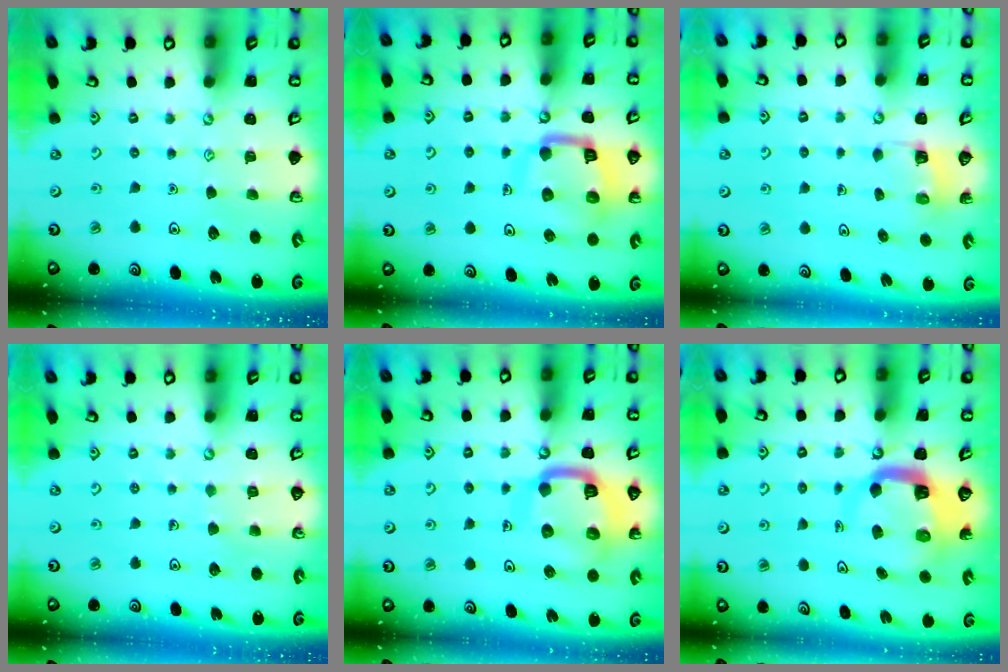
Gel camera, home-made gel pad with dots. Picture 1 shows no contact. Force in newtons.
{"total": 13.0, "press": 12.9, "slide": 1.5}
{"total": 2.9, "press": 2.9, "slide": 0.2}
{"total": 4.3, "press": 4.3, "slide": 0.3}
{"total": 15.7, "press": 15.6, "slide": 1.5}
{"total": 9.0, "press": 8.9, "slide": 1.4}